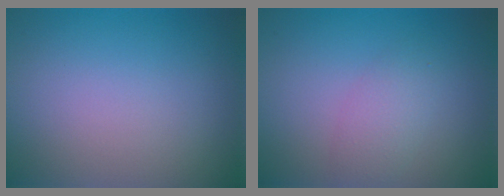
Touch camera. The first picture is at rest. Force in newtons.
{"total": 2.3, "press": 2.3, "slide": 0.1}